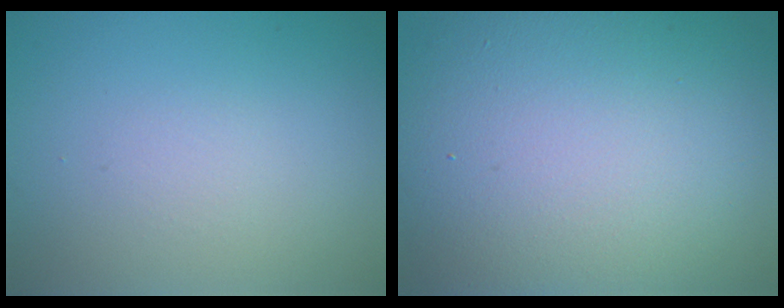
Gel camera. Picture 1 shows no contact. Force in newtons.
{"total": 16.0, "press": 16.0, "slide": 1.3}